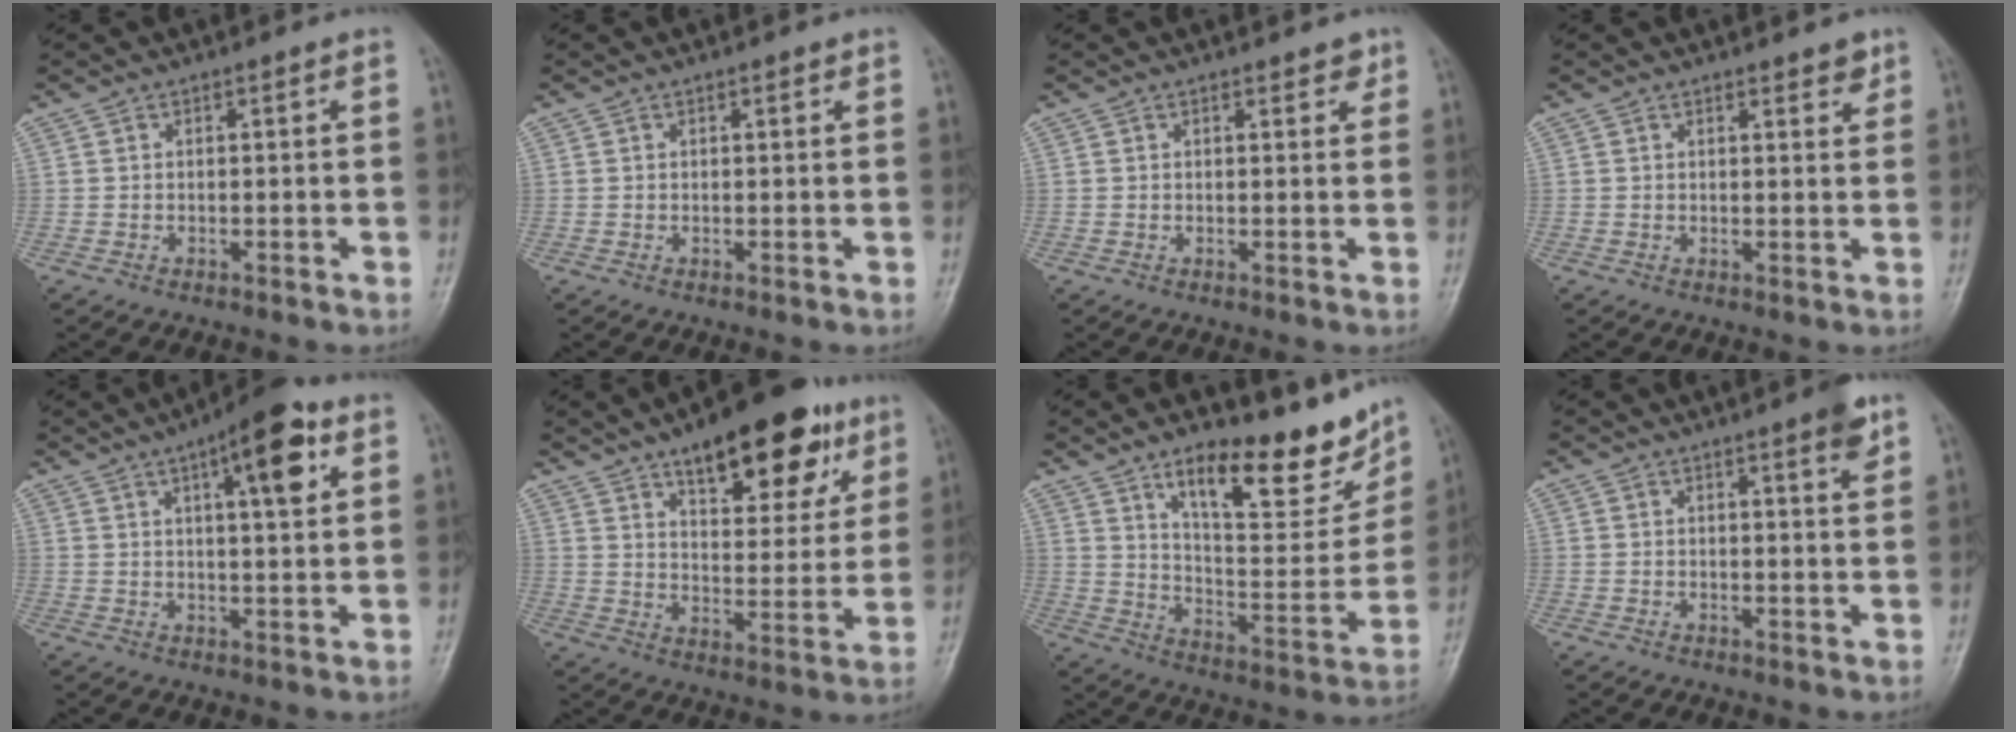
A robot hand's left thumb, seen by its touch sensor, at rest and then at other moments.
{"total": 0.8, "force": [0.5, 0.3, 0.6], "torque": [-0.008, -0.001, 0.007]}
{"total": 2.2, "force": [1.6, 1.0, 1.1], "torque": [0.000, -0.007, 0.016]}
{"total": 2.7, "force": [2.0, 1.0, 1.5], "torque": [-0.009, -0.011, 0.024]}
{"total": 10.9, "force": [4.7, 3.3, 9.3], "torque": [-0.119, -0.006, 0.064]}
{"total": 20.7, "force": [12.0, 8.6, 14.6], "torque": [-0.162, -0.038, 0.176]}
{"total": 20.6, "force": [13.9, 7.4, 13.2], "torque": [-0.138, -0.080, 0.219]}
{"total": 3.9, "force": [2.5, 0.6, 3.0], "torque": [-0.034, -0.013, 0.030]}